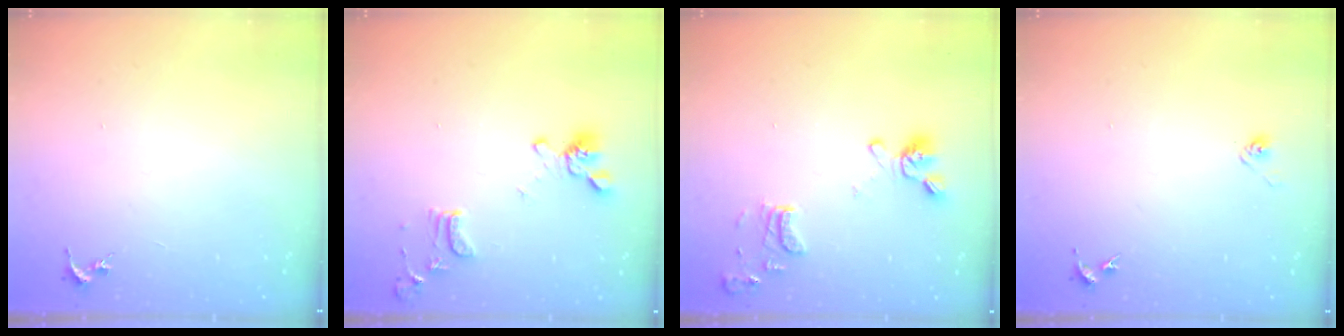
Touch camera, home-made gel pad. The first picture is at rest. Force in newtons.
{"total": 13.7, "press": 13.6, "slide": 1.5}
{"total": 13.8, "press": 13.6, "slide": 2.2}
{"total": 3.4, "press": 3.2, "slide": 1.2}